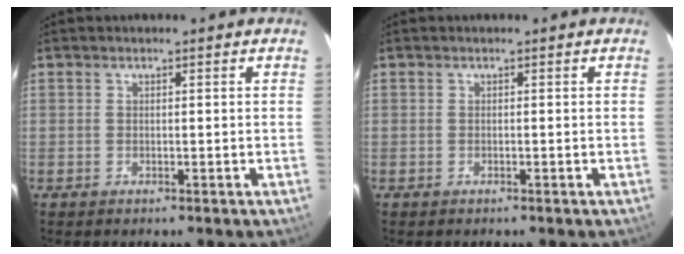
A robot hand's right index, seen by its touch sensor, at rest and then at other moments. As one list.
[{"total": 0.0}]